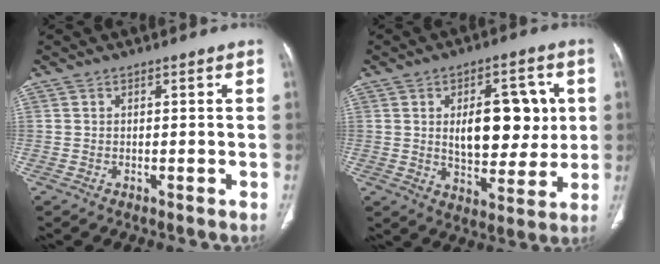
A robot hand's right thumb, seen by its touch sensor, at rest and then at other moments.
{"total": 15.2, "force": [2.2, 8.1, 12.7], "torque": [-0.141, -0.006, 0.040]}